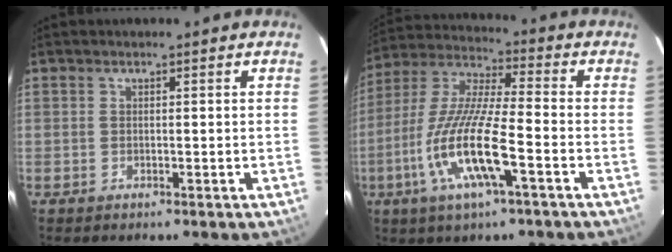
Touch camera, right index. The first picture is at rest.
{"total": 15.4, "force": [-5.9, 2.0, 14.0], "torque": [-0.292, -0.013, -0.119]}